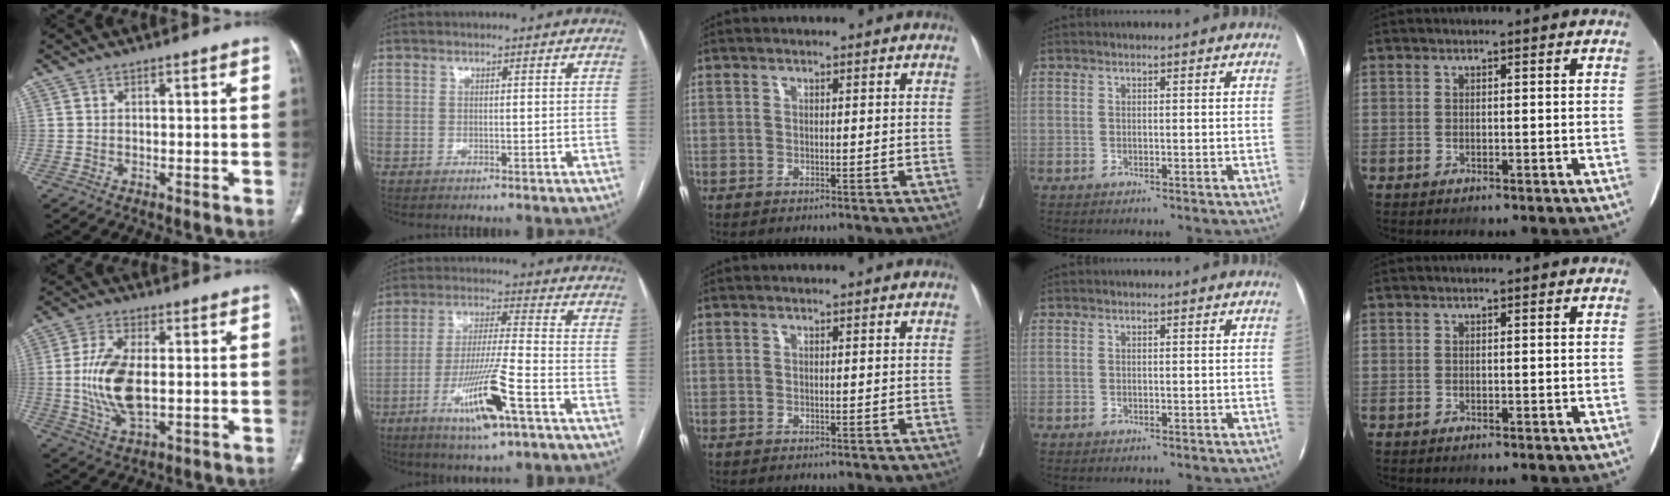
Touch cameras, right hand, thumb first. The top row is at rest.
{"thumb": {"total": 11.9, "force": [-0.1, 5.8, 10.4], "torque": [-0.216, -0.007, 0.003]}, "index": {"total": 12.9, "force": [-6.2, 0.6, 11.3], "torque": [-0.220, -0.019, -0.110]}}